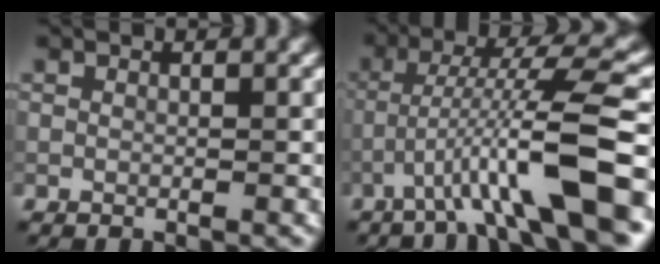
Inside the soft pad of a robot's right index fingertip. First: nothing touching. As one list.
[{"total": 9.0, "force": [-3.6, 0.8, 8.2], "torque": [-0.138, 0.022, -0.059]}]